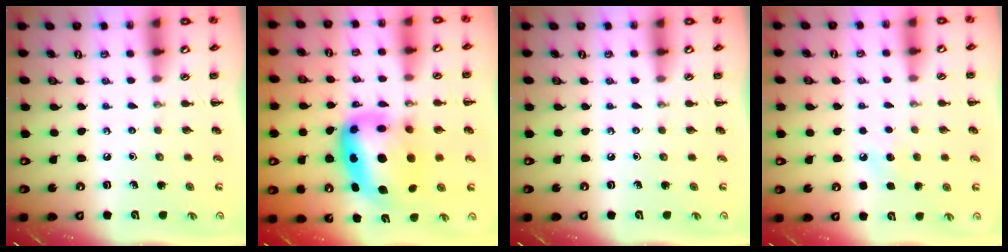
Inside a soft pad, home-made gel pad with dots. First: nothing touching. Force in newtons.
{"total": 13.9, "press": 13.4, "slide": 3.6}
{"total": 0.0}
{"total": 4.8, "press": 4.7, "slide": 1.2}